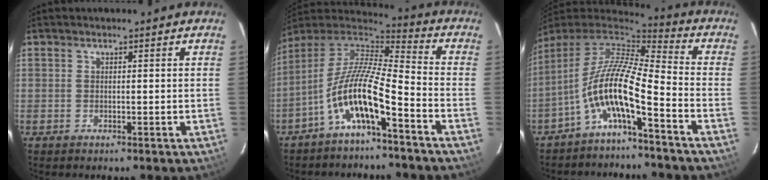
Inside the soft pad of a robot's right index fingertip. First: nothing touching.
{"total": 13.7, "force": [-7.0, 2.9, 11.4], "torque": [-0.219, 0.003, -0.138]}
{"total": 12.2, "force": [-5.7, 2.0, 10.6], "torque": [-0.197, 0.000, -0.115]}